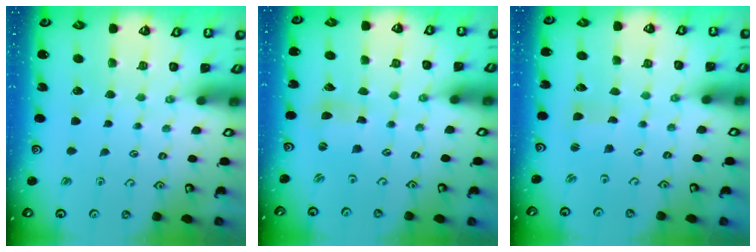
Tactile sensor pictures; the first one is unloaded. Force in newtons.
{"total": 1.6, "press": 1.6, "slide": 0.3}
{"total": 1.2, "press": 1.2, "slide": 0.0}